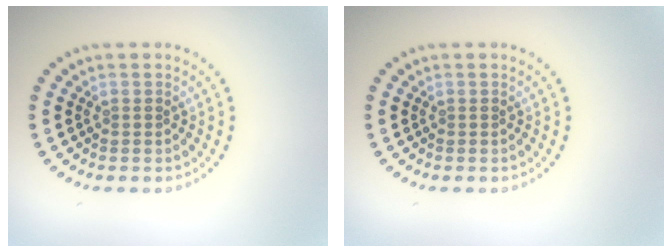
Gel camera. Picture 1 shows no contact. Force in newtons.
{"total": 0.0}